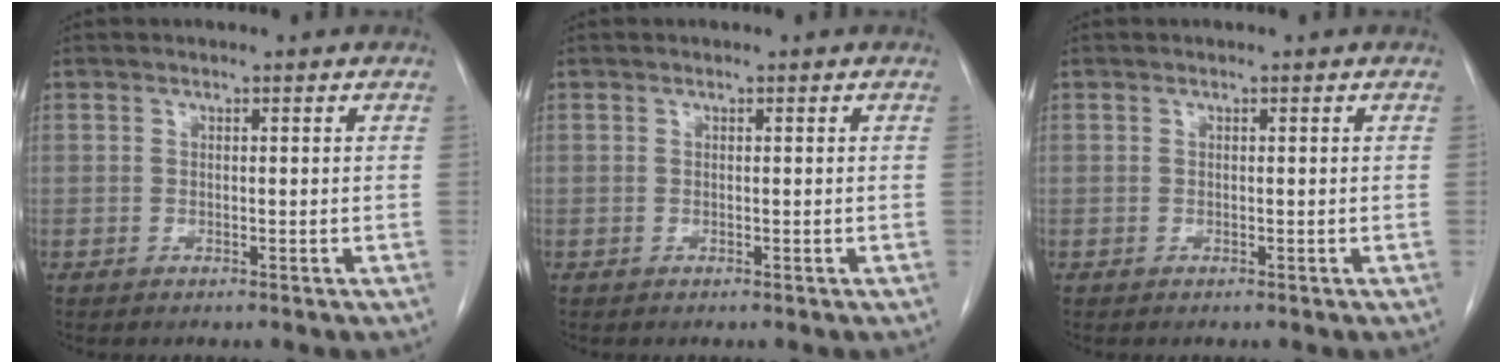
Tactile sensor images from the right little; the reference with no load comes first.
{"total": 0.0}
{"total": 0.0}